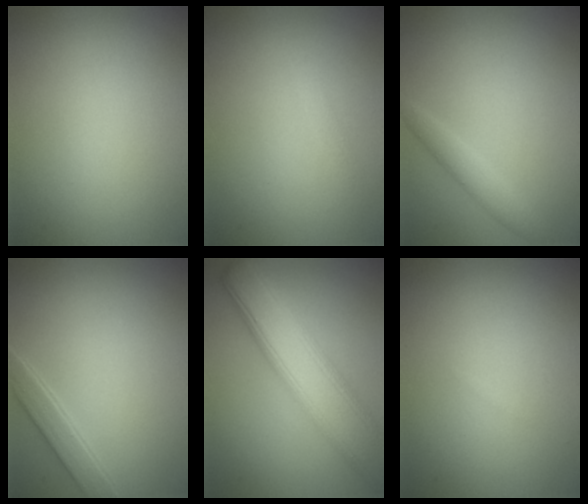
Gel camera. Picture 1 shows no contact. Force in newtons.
{"total": 0.6, "press": 0.6, "slide": 0.0}
{"total": 1.8, "press": 1.8, "slide": 0.1}
{"total": 1.9, "press": 1.9, "slide": 0.1}
{"total": 8.8, "press": 8.8, "slide": 0.5}
{"total": 0.0}